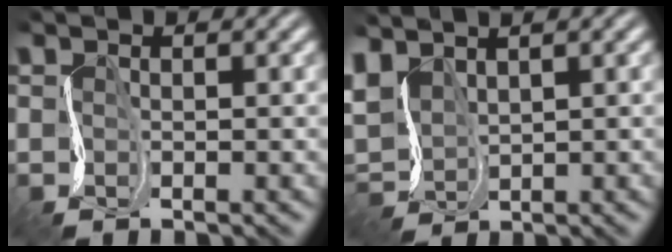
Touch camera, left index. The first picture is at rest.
{"total": 3.7, "force": [1.5, 2.4, 2.5], "torque": [-0.069, 0.005, 0.030]}